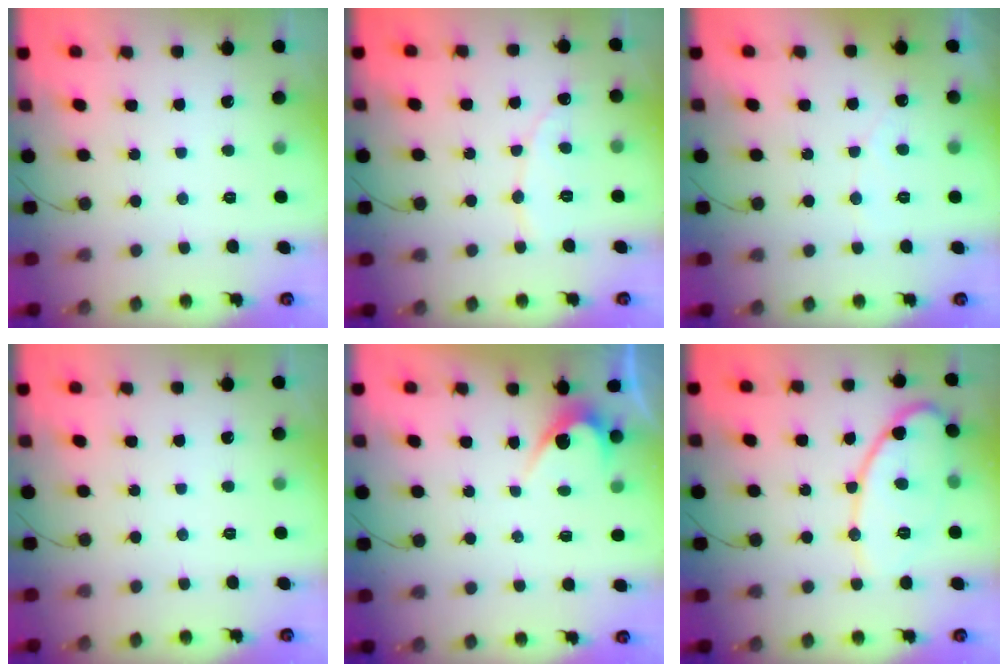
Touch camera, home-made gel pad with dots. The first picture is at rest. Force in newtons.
{"total": 6.4, "press": 6.4, "slide": 0.4}
{"total": 3.0, "press": 3.0, "slide": 0.1}
{"total": 0.0}
{"total": 3.0, "press": 3.0, "slide": 0.2}
{"total": 12.7, "press": 12.7, "slide": 0.7}